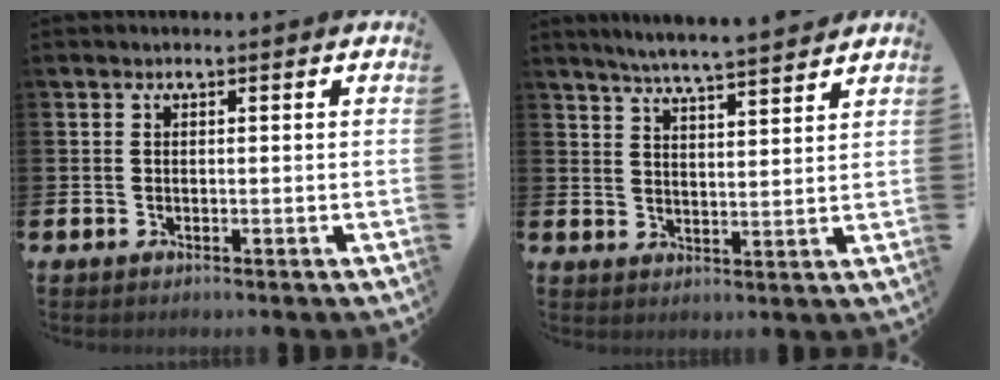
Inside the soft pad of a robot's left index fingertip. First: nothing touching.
{"total": 5.7, "force": [5.6, -0.5, 1.1], "torque": [-0.042, -0.032, 0.099]}